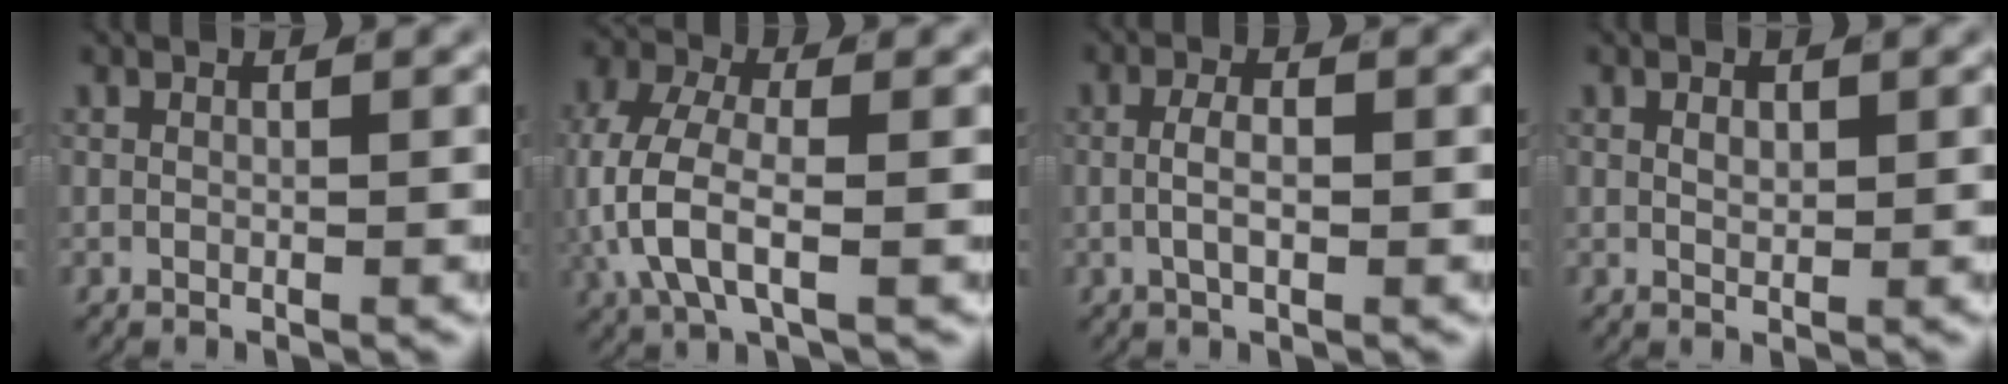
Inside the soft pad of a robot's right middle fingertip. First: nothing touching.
{"total": 6.8, "force": [-0.7, 4.0, 5.4], "torque": [-0.135, -0.024, -0.002]}
{"total": 2.3, "force": [-0.5, 0.7, 2.1], "torque": [-0.036, -0.002, -0.008]}
{"total": 0.9, "force": [0.3, 0.3, 0.7], "torque": [-0.016, -0.012, 0.014]}